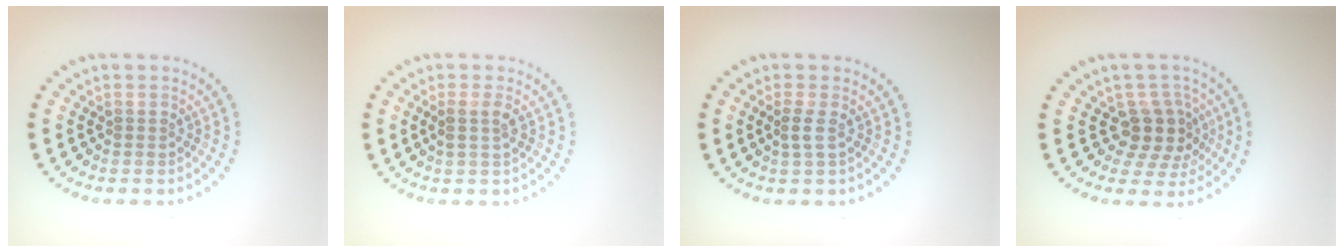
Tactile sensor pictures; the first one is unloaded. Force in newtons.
{"total": 1.5, "press": 1.3, "slide": 0.7}
{"total": 1.0, "press": 0.9, "slide": 0.5}
{"total": 3.6, "press": 2.8, "slide": 2.3}